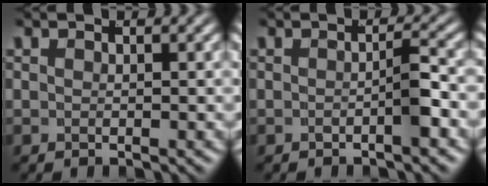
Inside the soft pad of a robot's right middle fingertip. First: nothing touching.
{"total": 1.7, "force": [-0.9, -0.2, 1.4], "torque": [-0.011, 0.006, -0.019]}